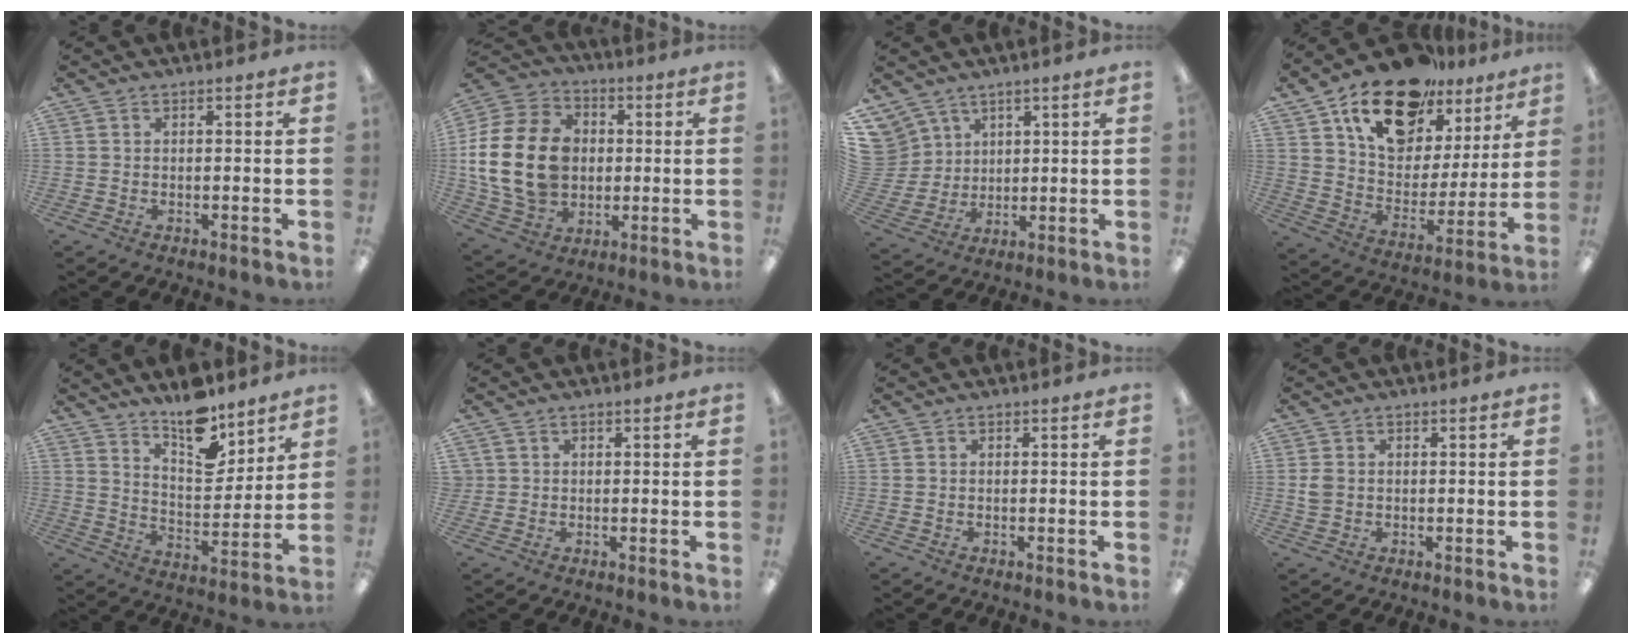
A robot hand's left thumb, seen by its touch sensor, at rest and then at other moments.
{"total": 21.2, "force": [0.4, 16.2, 13.6], "torque": [-0.274, 0.020, 0.019]}
{"total": 9.2, "force": [5.8, 7.1, 0.7], "torque": [-0.049, -0.031, 0.119]}
{"total": 20.5, "force": [14.4, 11.2, 9.4], "torque": [-0.167, -0.084, 0.257]}
{"total": 12.9, "force": [10.5, 5.2, 5.5], "torque": [-0.078, -0.075, 0.190]}
{"total": 1.4, "force": [0.5, 1.3, 0.1], "torque": [-0.005, 0.003, 0.009]}
{"total": 0.0}
{"total": 2.7, "force": [0.2, 2.1, 1.6], "torque": [-0.023, 0.002, 0.002]}